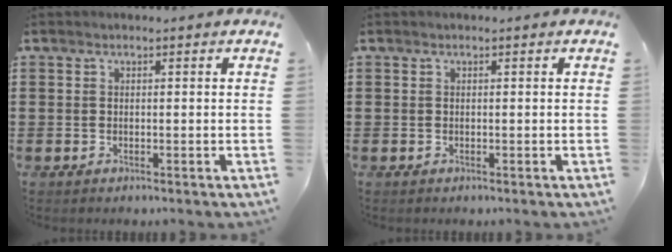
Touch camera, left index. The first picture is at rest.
{"total": 0.0}